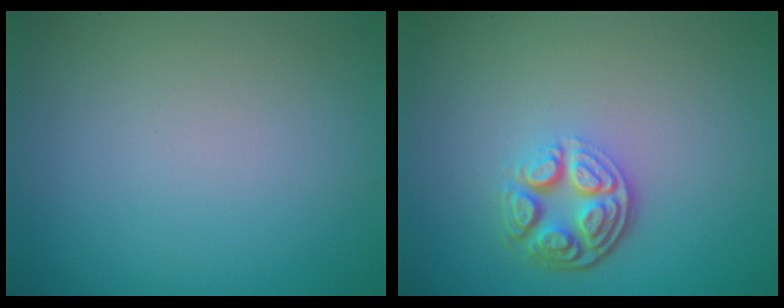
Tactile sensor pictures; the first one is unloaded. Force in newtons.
{"total": 4.5, "press": 3.4, "slide": 2.9}